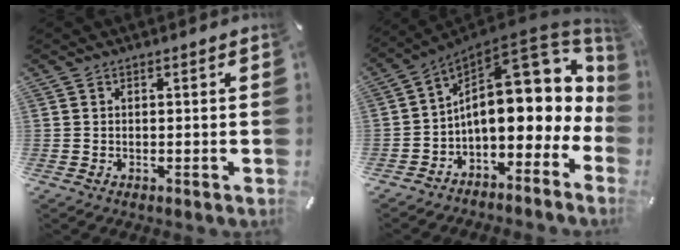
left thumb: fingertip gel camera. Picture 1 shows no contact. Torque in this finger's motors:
{"motor_torque": [0.24, 2.72, 1.50, 1.26, 0.57]}